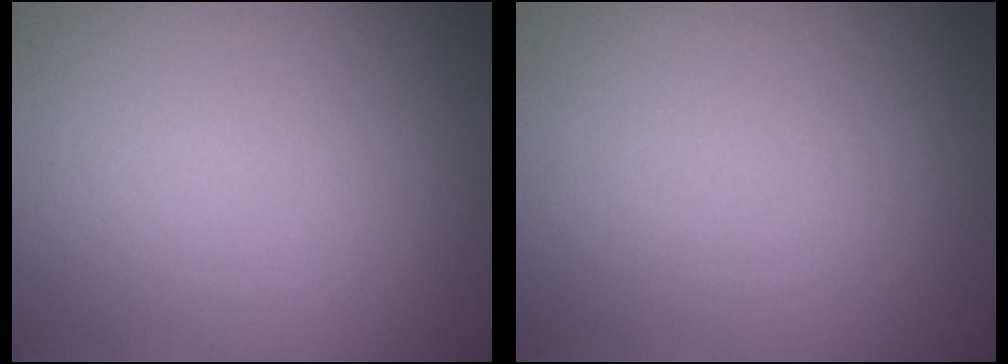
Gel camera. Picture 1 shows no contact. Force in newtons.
{"total": 0.0}